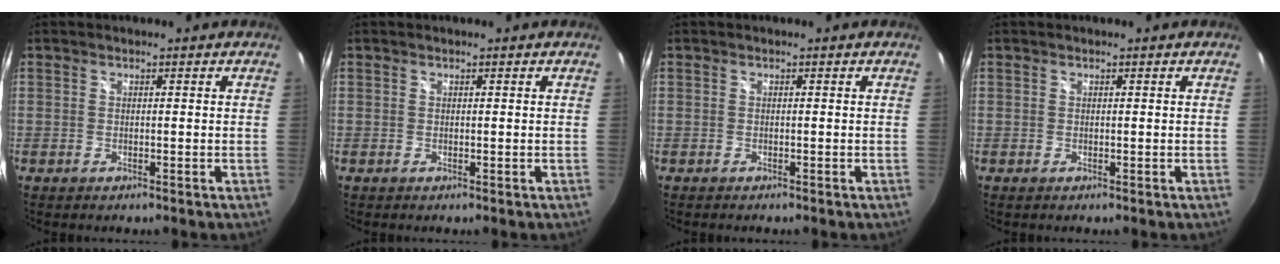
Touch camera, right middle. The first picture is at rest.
{"total": 0.0}
{"total": 0.7, "force": [-0.6, 0.2, 0.2], "torque": [-0.004, -0.005, -0.010]}
{"total": 0.0}